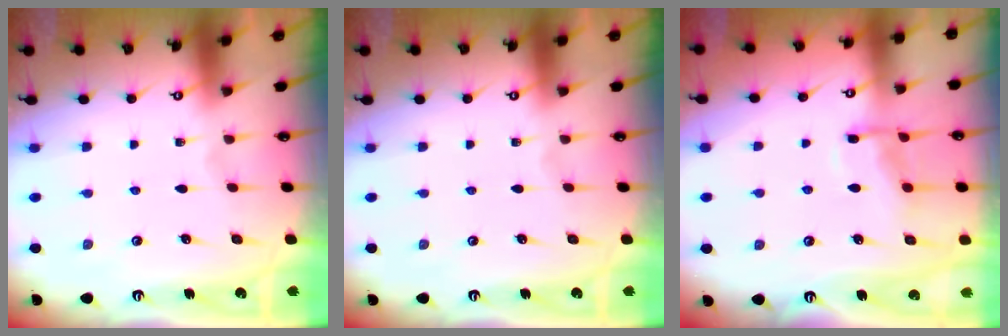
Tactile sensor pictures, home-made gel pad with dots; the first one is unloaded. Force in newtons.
{"total": 0.0}
{"total": 9.9, "press": 9.9, "slide": 1.0}